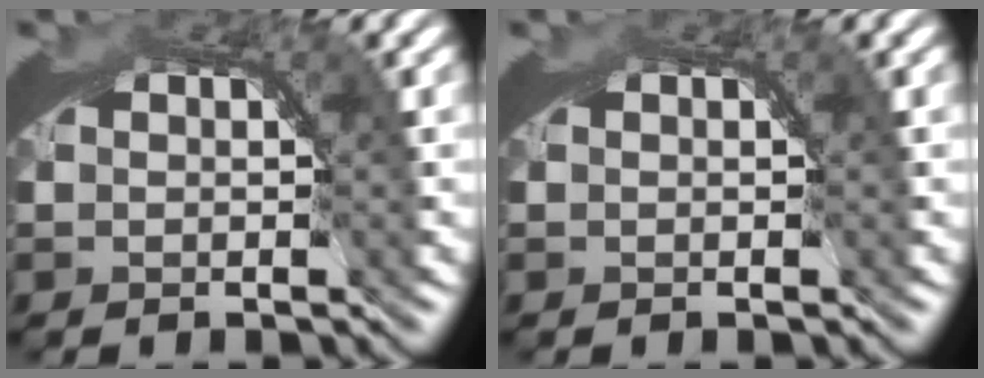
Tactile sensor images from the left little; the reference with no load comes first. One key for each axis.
{"total": 0.0}